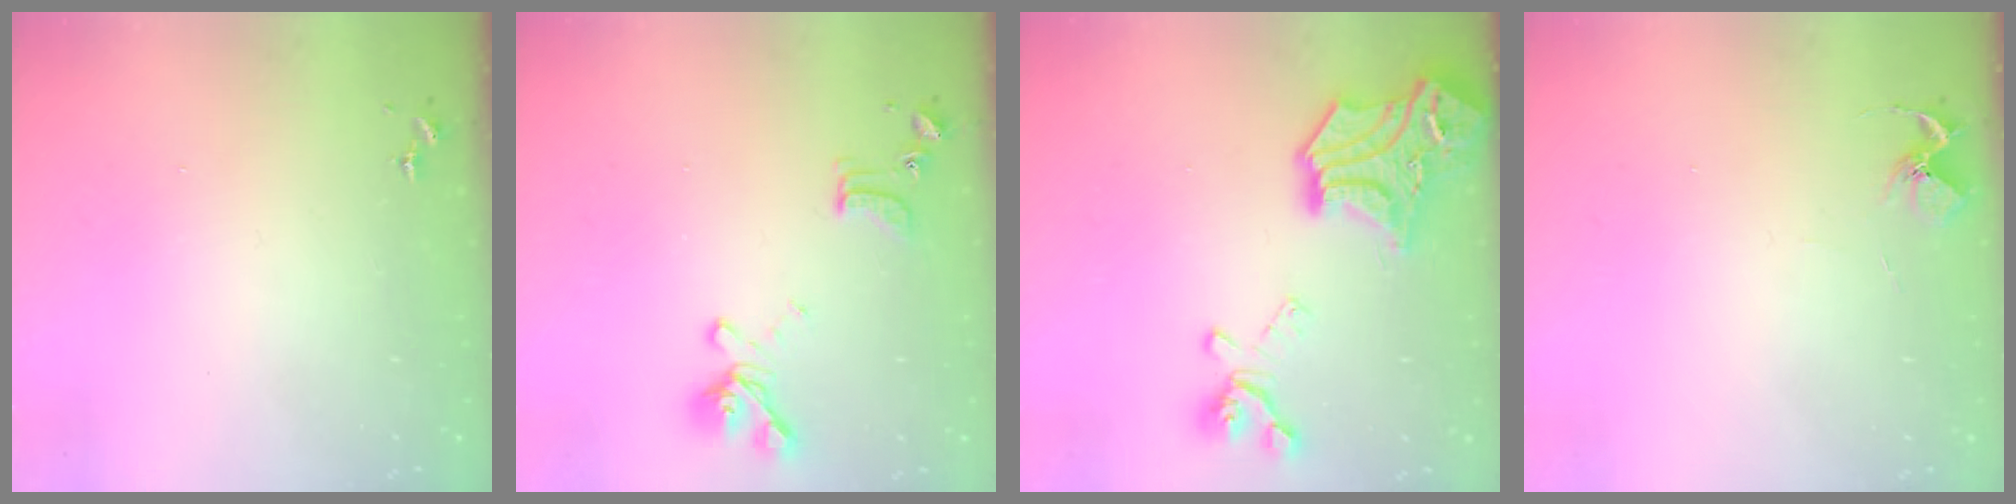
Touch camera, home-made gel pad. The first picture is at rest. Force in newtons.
{"total": 13.5, "press": 13.4, "slide": 1.4}
{"total": 24.0, "press": 24.0, "slide": 1.3}
{"total": 5.8, "press": 5.8, "slide": 0.5}